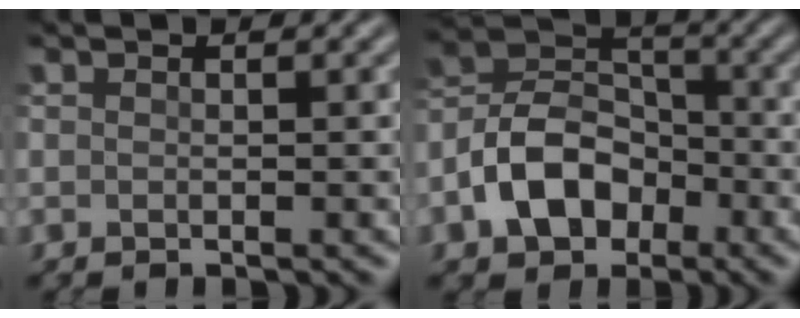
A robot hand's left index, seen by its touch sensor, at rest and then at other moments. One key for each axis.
{"total": 6.9, "fx": -2.9, "fy": 4.8, "fz": 3.9, "tx": -0.069, "ty": 0.006, "tz": -0.066}